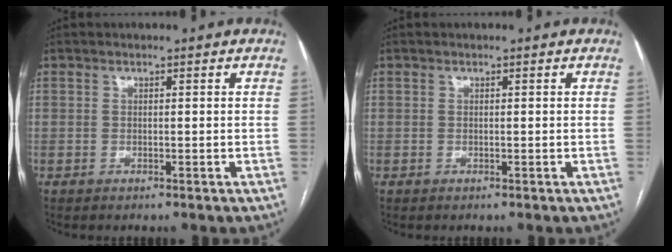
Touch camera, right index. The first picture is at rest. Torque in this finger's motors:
{"motor_torque": [-0.03, 0.07, 0.00, 0.00]}